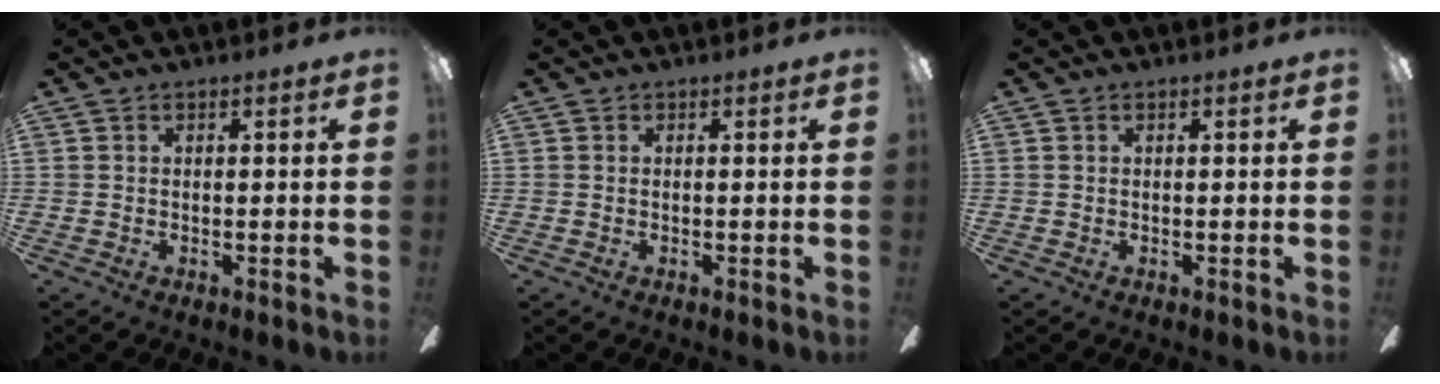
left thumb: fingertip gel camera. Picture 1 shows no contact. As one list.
[{"total": 0.0}, {"total": 0.0}]